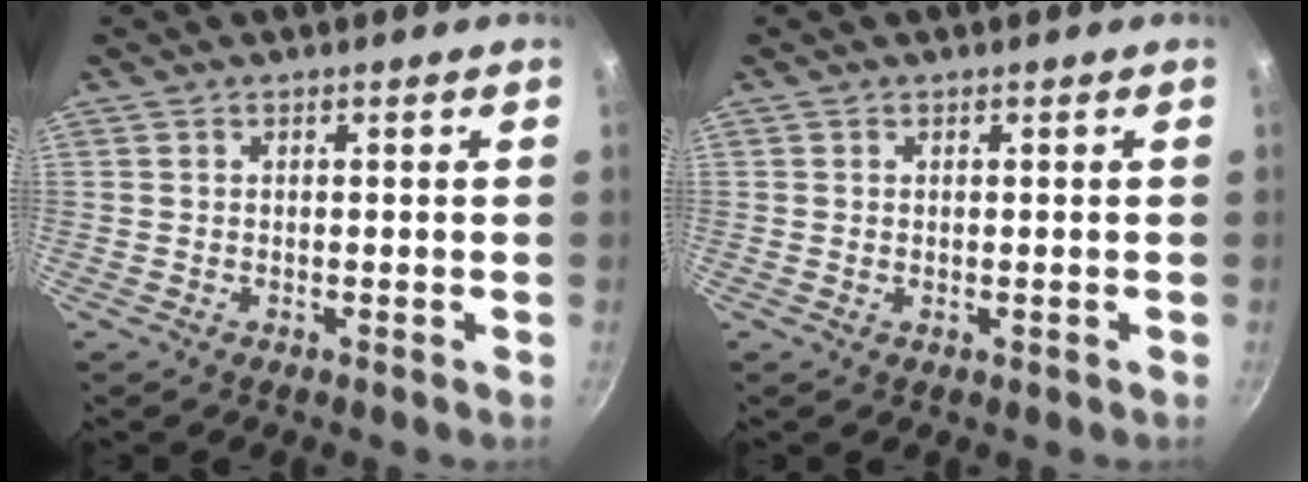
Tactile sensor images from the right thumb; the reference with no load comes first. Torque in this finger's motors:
{"motor_torque": [-0.15, 0.30, -0.28, -0.12, 0.02]}